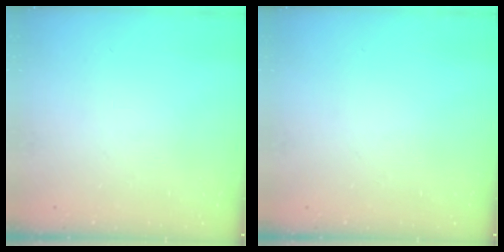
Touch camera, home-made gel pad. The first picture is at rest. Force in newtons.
{"total": 0.0}